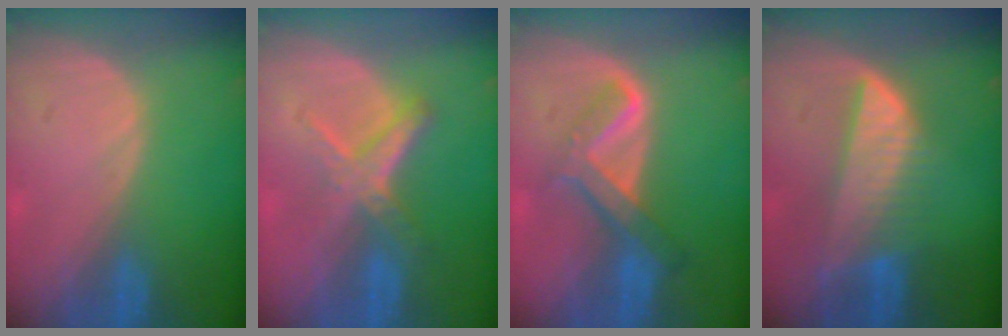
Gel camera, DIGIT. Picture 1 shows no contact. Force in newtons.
{"total": 5.6, "press": 5.3, "slide": 1.7}
{"total": 6.8, "press": 5.7, "slide": 3.7}
{"total": 7.3, "press": 6.9, "slide": 2.6}